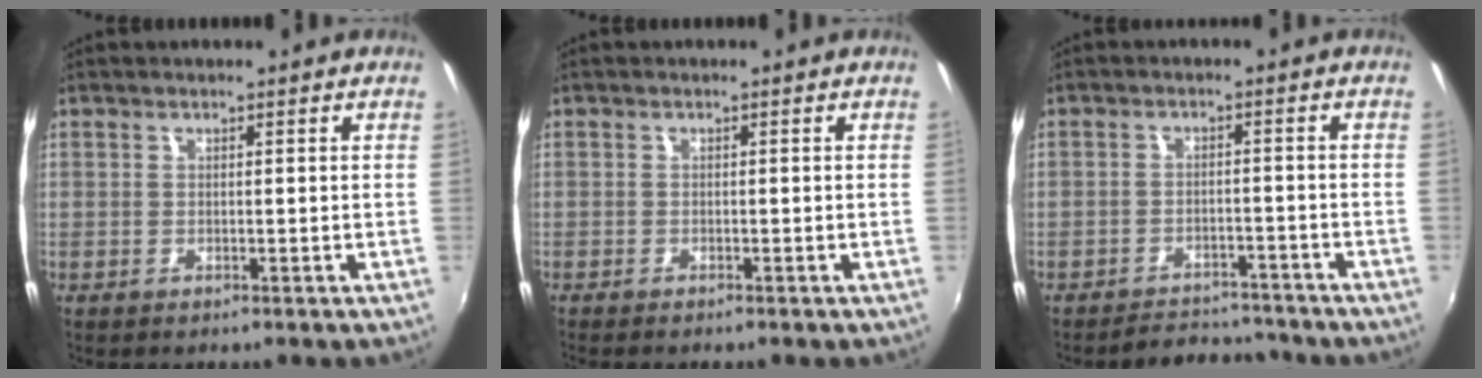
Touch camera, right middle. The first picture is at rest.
{"total": 1.3, "force": [-1.2, 0.1, 0.6], "torque": [-0.012, -0.008, -0.020]}
{"total": 7.7, "force": [-7.2, 2.4, 1.2], "torque": [-0.040, 0.007, -0.096]}